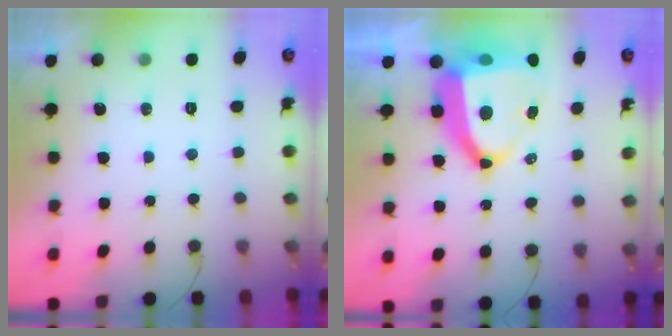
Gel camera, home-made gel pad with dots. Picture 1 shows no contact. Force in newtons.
{"total": 15.2, "press": 15.0, "slide": 2.2}